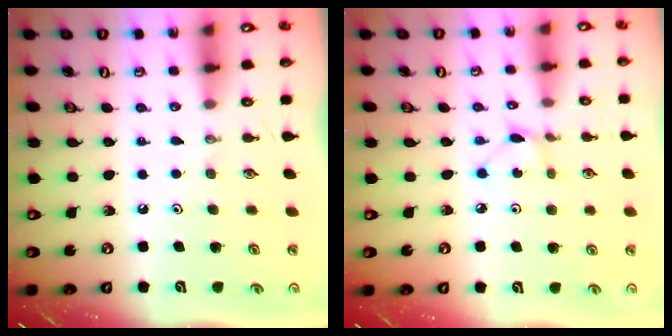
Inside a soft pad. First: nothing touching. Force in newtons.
{"total": 2.2, "press": 2.1, "slide": 0.3}